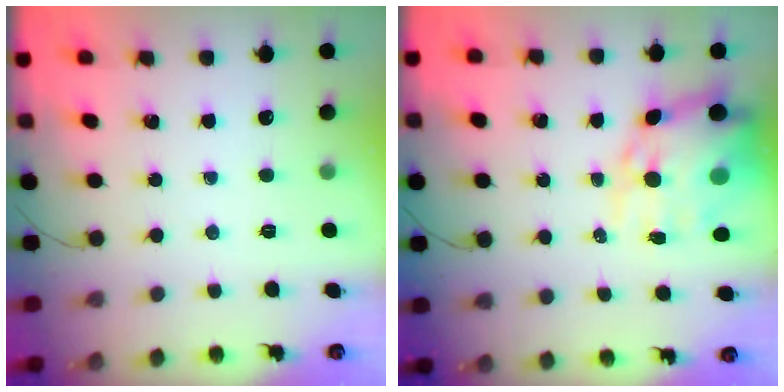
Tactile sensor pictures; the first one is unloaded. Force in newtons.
{"total": 16.8, "press": 16.3, "slide": 4.2}